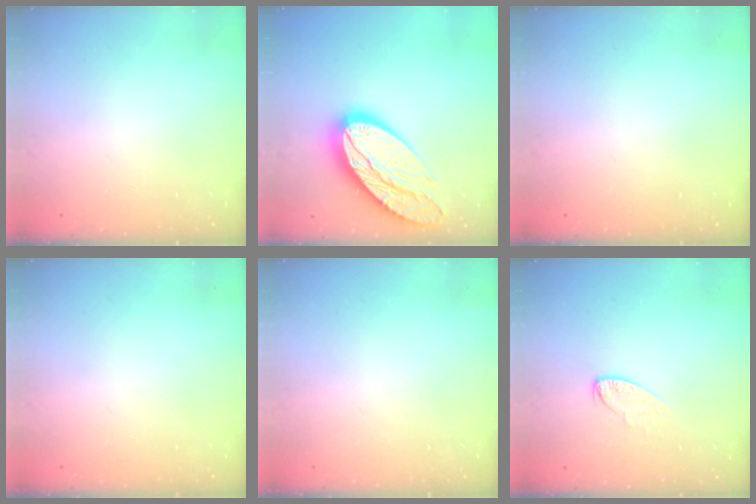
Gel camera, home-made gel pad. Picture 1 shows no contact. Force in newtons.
{"total": 21.6, "press": 21.5, "slide": 1.9}
{"total": 0.0}
{"total": 0.0}
{"total": 0.0}
{"total": 5.6, "press": 5.5, "slide": 0.5}